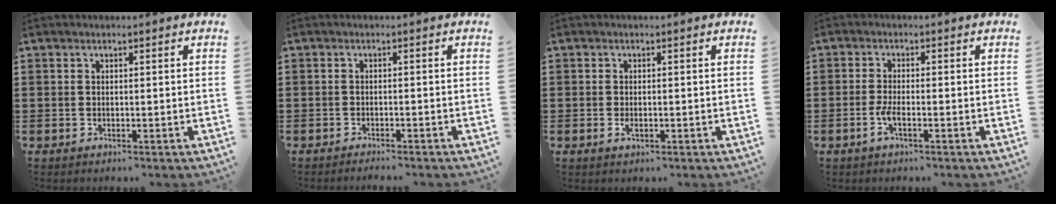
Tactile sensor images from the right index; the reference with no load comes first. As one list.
[{"total": 1.1, "force": [-1.1, -0.1, 0.0], "torque": [-0.002, 0.001, -0.022]}, {"total": 1.1, "force": [-0.1, 0.6, 0.9], "torque": [-0.017, 0.000, -0.002]}, {"total": 2.6, "force": [-1.0, 0.6, 2.3], "torque": [-0.056, -0.006, -0.022]}]